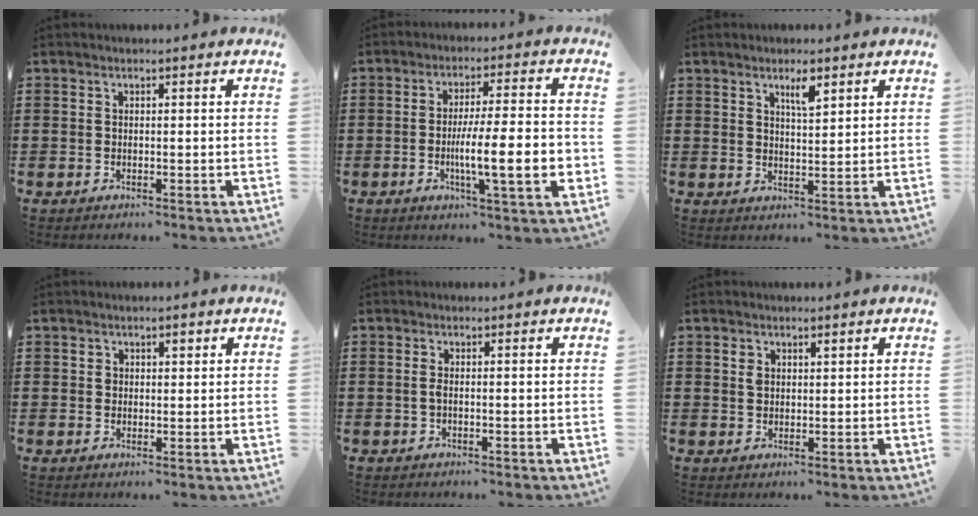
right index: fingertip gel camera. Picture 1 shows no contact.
{"total": 11.6, "force": [-2.5, 2.0, 11.2], "torque": [-0.192, -0.009, -0.044]}
{"total": 3.3, "force": [2.1, 0.8, 2.4], "torque": [-0.045, 0.002, 0.034]}
{"total": 1.8, "force": [0.7, 1.4, 1.0], "torque": [-0.023, 0.009, 0.010]}
{"total": 1.1, "force": [-0.2, 0.1, 1.1], "torque": [-0.022, -0.001, -0.003]}
{"total": 1.6, "force": [0.9, 1.1, 0.9], "torque": [-0.019, 0.003, 0.018]}